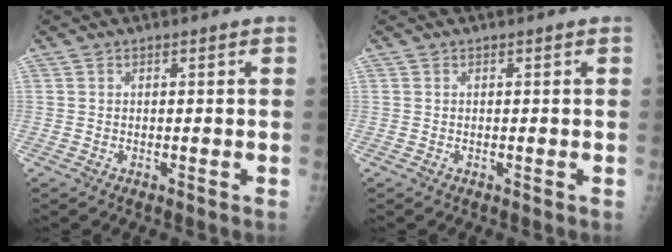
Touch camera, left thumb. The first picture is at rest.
{"total": 0.0}